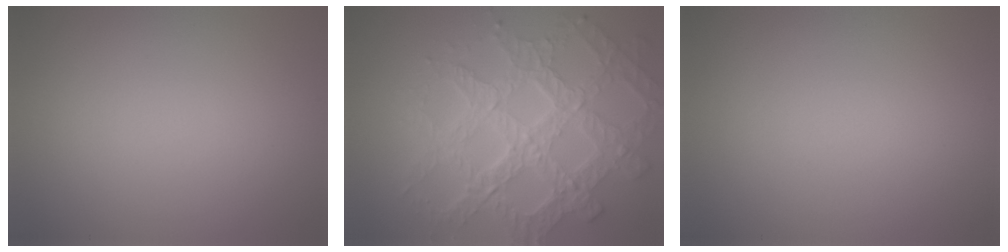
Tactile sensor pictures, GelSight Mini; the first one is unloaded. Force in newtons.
{"total": 7.8, "press": 6.2, "slide": 4.8}
{"total": 0.0}